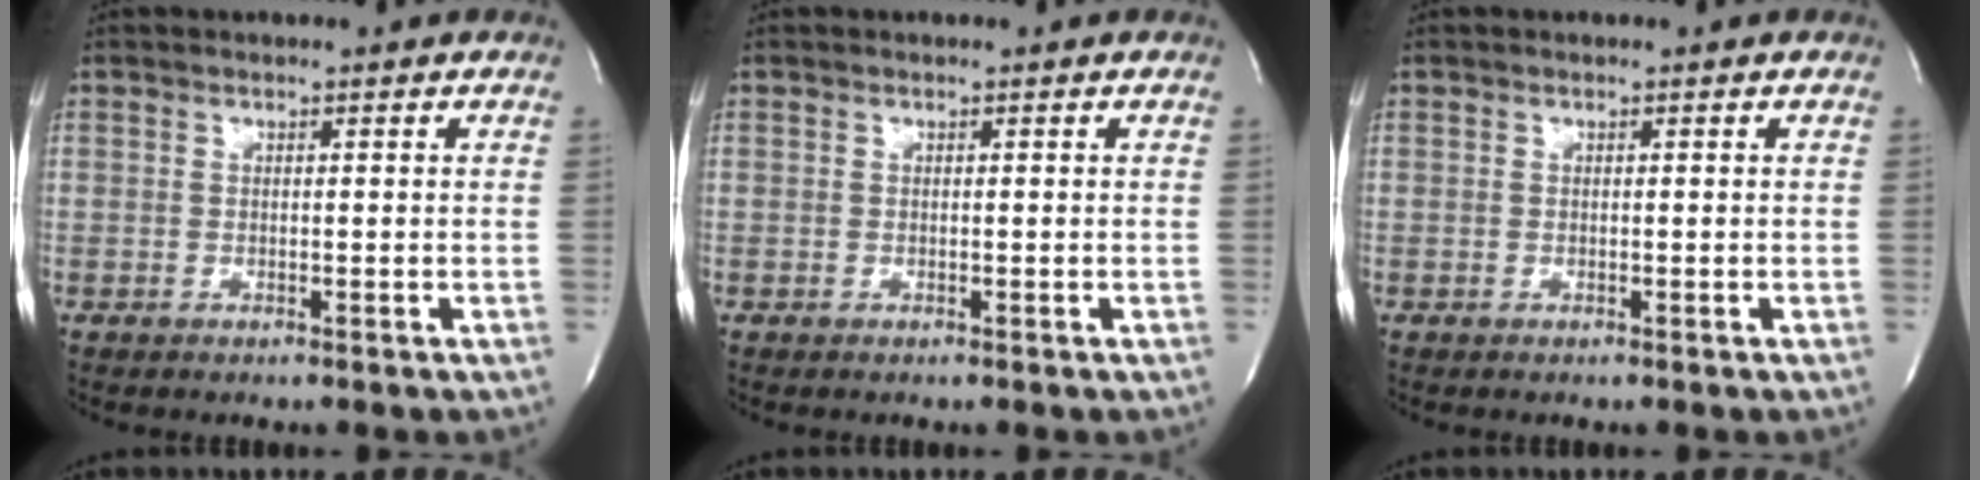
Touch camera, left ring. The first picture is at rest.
{"total": 0.0}
{"total": 0.0}